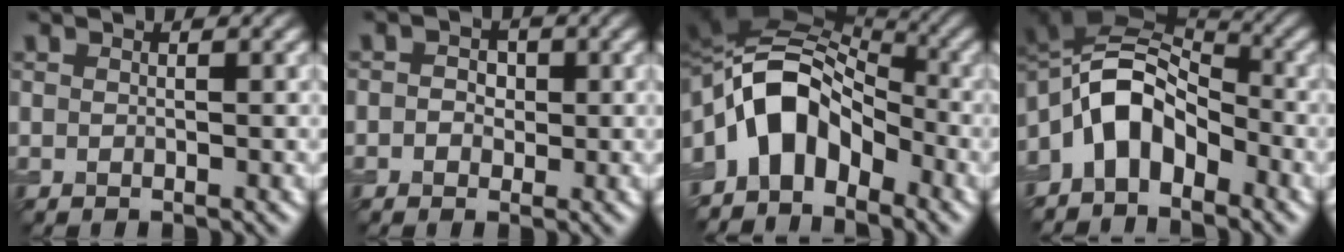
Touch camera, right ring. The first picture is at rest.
{"total": 1.7, "force": [0.1, 1.5, 0.8], "torque": [0.001, 0.006, -0.015]}
{"total": 9.0, "force": [-3.3, 5.8, 6.1], "torque": [-0.097, 0.021, -0.071]}
{"total": 7.5, "force": [-3.1, 4.7, 4.9], "torque": [-0.079, 0.020, -0.070]}